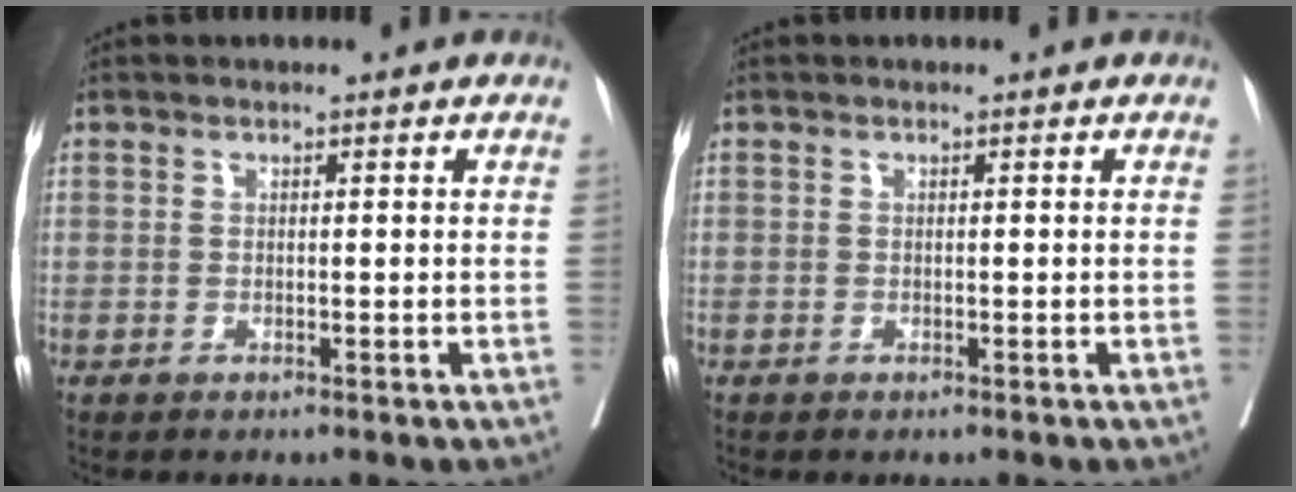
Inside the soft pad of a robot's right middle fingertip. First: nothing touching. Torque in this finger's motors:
{"motor_torque": [1.02, -1.11, 0.17, 0.04]}